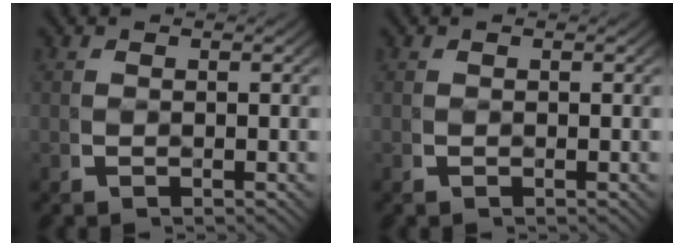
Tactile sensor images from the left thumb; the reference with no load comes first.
{"total": 0.0}